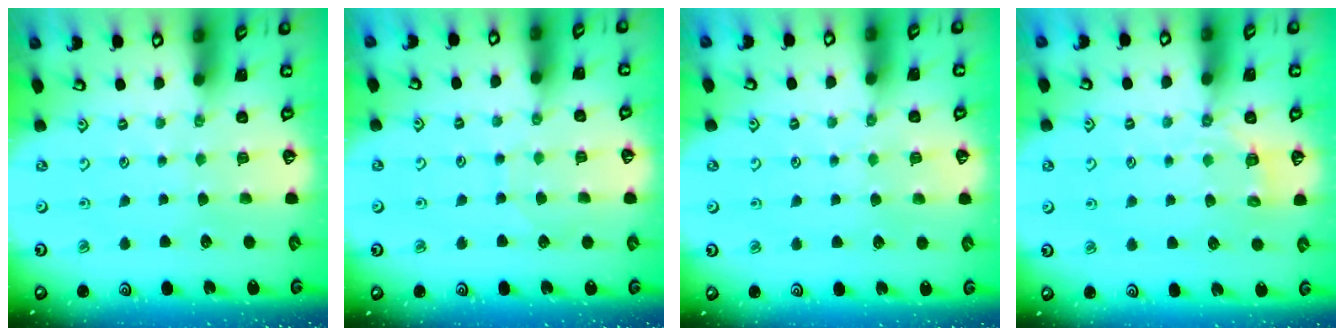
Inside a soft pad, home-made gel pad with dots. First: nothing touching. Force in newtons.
{"total": 4.2, "press": 4.2, "slide": 0.4}
{"total": 4.7, "press": 4.6, "slide": 0.4}
{"total": 3.6, "press": 3.1, "slide": 1.9}